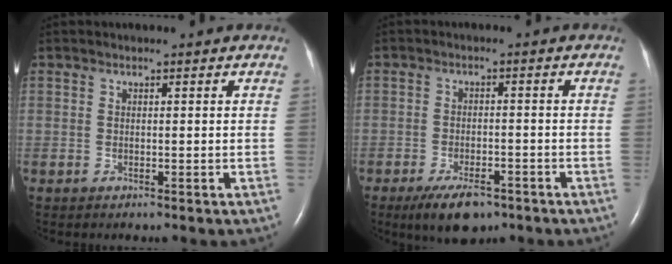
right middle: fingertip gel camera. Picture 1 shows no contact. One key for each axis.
{"total": 6.7, "fx": -4.7, "fy": 2.7, "fz": 4.1, "tx": -0.076, "ty": -0.006, "tz": -0.073}